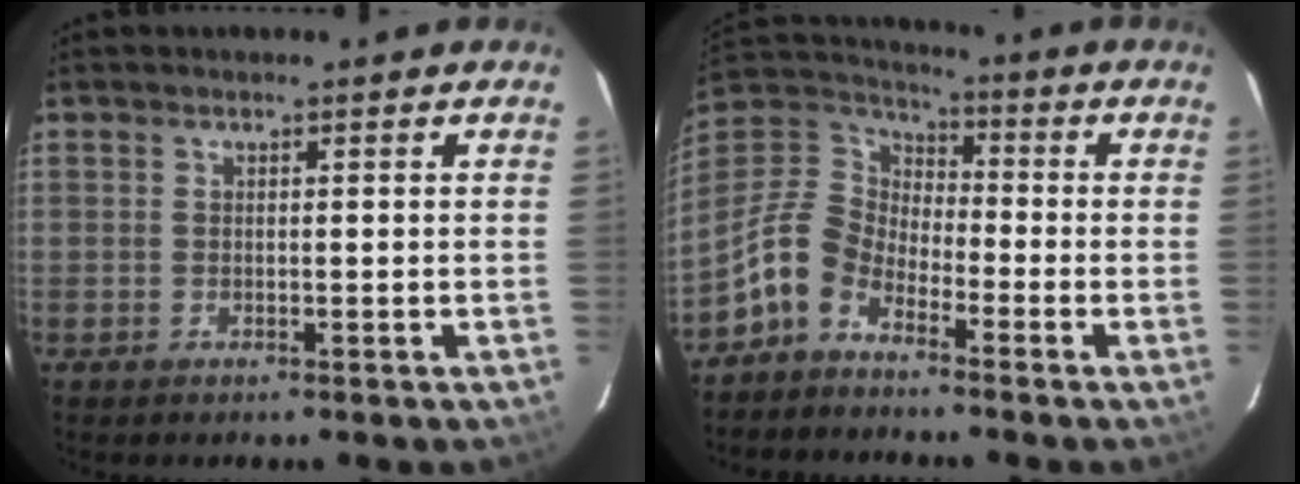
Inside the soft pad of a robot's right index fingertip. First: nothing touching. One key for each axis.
{"total": 9.8, "fx": -6.2, "fy": 5.9, "fz": 4.7, "tx": -0.105, "ty": 0.024, "tz": -0.137}